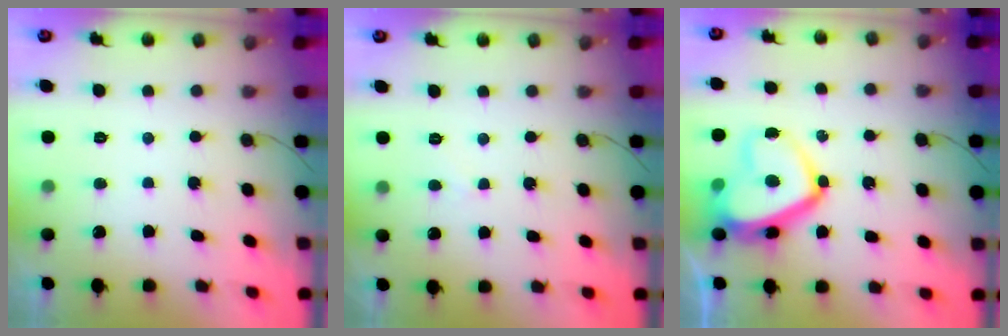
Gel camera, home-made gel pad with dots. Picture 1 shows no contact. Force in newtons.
{"total": 2.3, "press": 2.3, "slide": 0.3}
{"total": 14.1, "press": 14.1, "slide": 0.8}